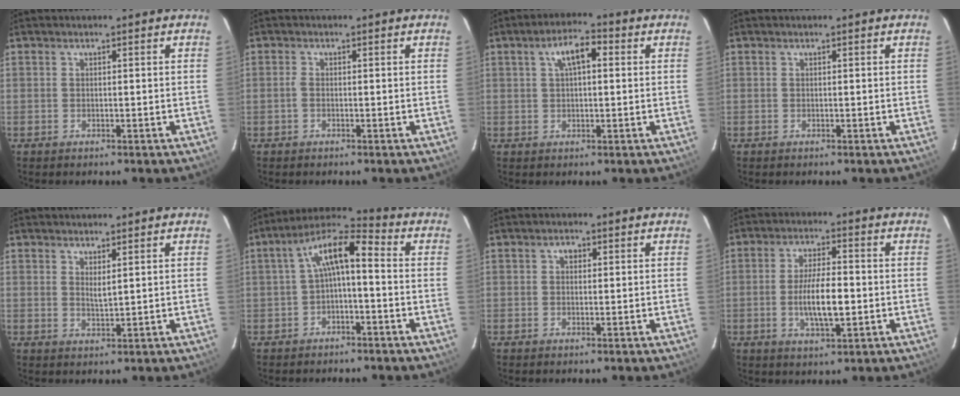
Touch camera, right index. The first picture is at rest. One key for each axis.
{"total": 1.0, "fx": -0.3, "fy": 0.5, "fz": 0.8, "tx": -0.019, "ty": 0.002, "tz": -0.008}
{"total": 5.9, "fx": 1.8, "fy": 2.4, "fz": 5.0, "tx": -0.092, "ty": 0.020, "tz": 0.032}
{"total": 0.0}
{"total": 2.2, "fx": 1.1, "fy": 0.5, "fz": 1.8, "tx": -0.031, "ty": -0.004, "tz": 0.019}
{"total": 8.3, "fx": -0.7, "fy": 2.8, "fz": 7.8, "tx": -0.153, "ty": 0.028, "tz": -0.016}
{"total": 1.4, "fx": 0.3, "fy": 1.1, "fz": 0.7, "tx": -0.011, "ty": 0.008, "tz": 0.003}
{"total": 8.4, "fx": -1.4, "fy": 2.6, "fz": 7.9, "tx": -0.150, "ty": -0.005, "tz": -0.022}